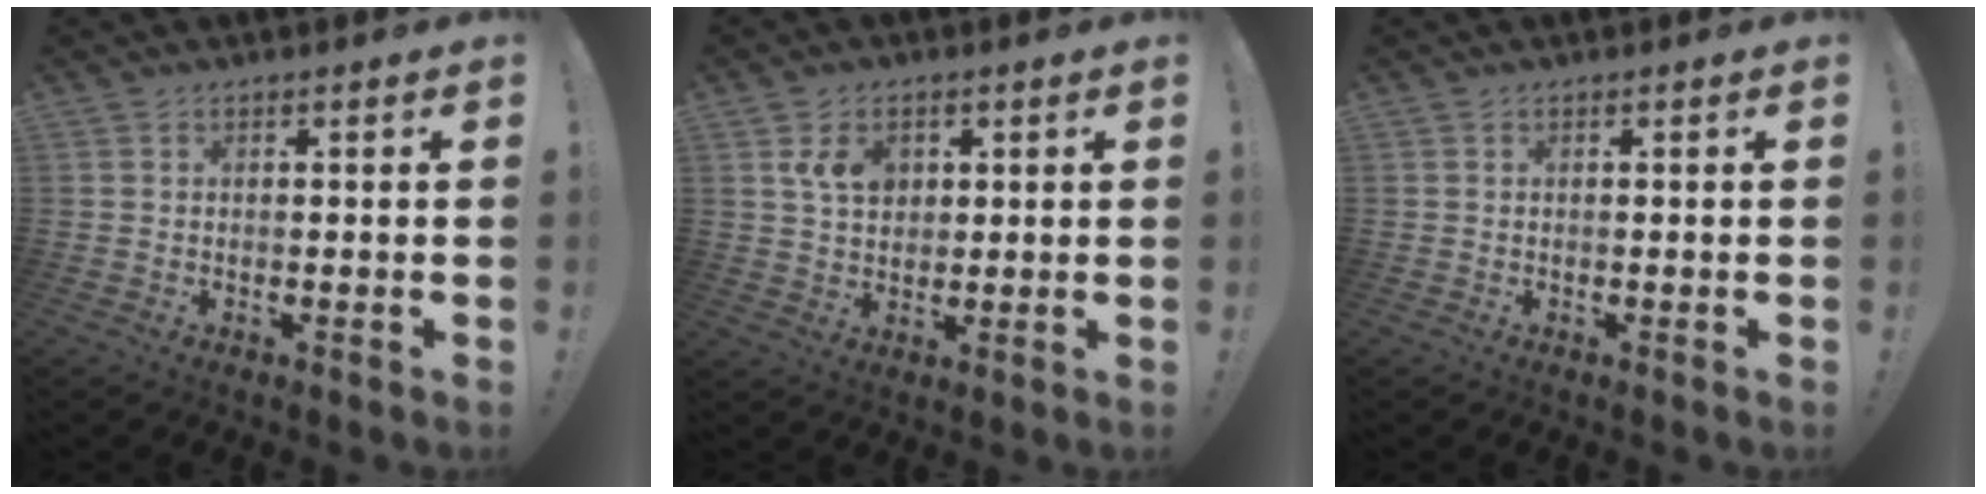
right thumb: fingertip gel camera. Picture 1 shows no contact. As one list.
[{"total": 7.2, "force": [2.5, 5.5, 4.0], "torque": [-0.067, 0.004, 0.049]}, {"total": 0.0}]